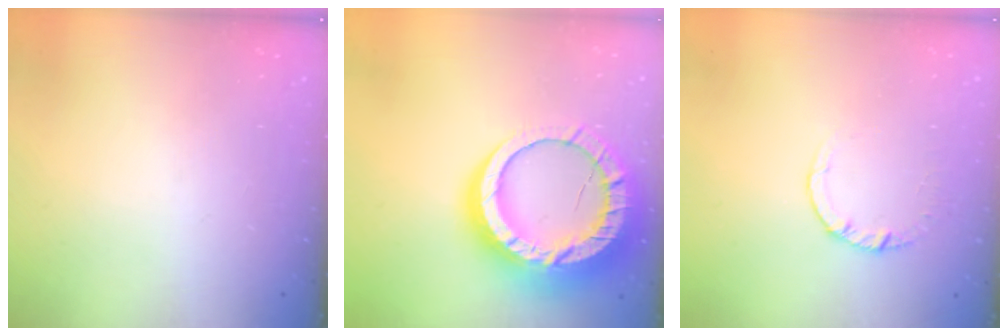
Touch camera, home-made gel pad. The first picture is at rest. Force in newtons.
{"total": 23.7, "press": 23.7, "slide": 2.1}
{"total": 2.5, "press": 2.5, "slide": 0.2}